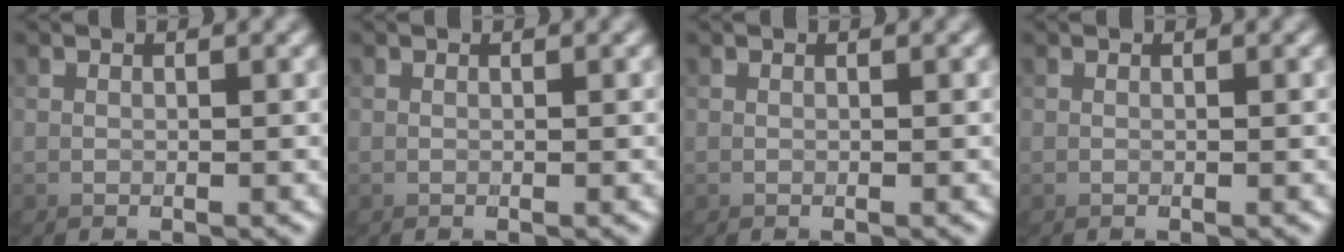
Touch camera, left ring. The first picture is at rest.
{"total": 0.0}
{"total": 0.0}
{"total": 0.0}